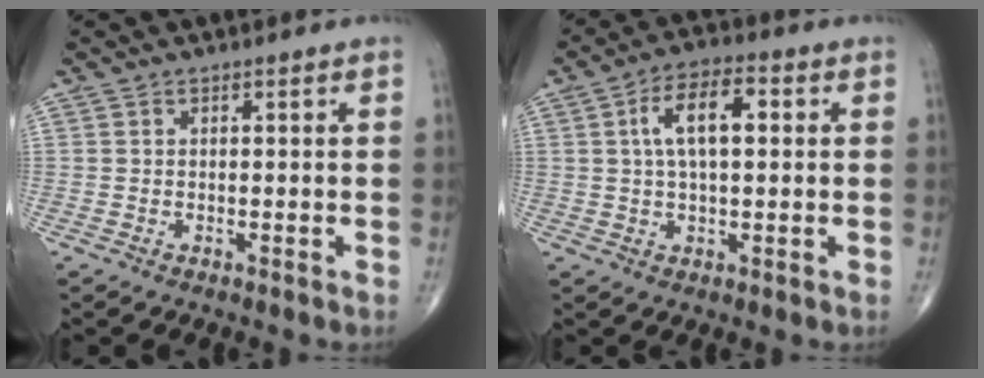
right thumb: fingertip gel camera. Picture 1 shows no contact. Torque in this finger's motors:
{"motor_torque": [1.31, 3.70, 0.66, 0.03, 0.07]}